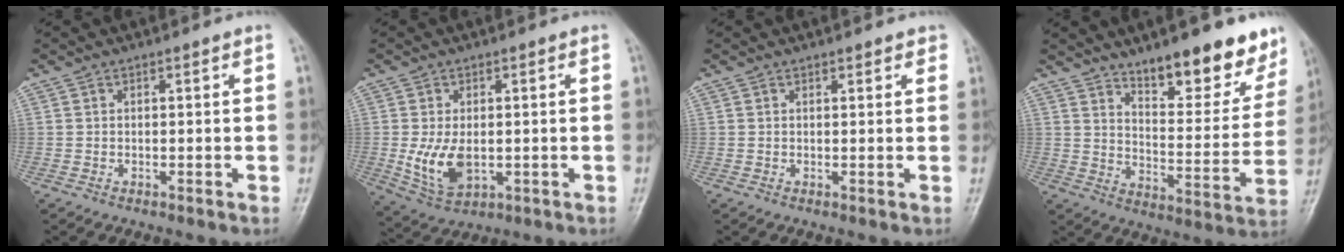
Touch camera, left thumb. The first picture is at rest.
{"total": 7.8, "force": [-0.9, 4.8, 6.2], "torque": [-0.112, -0.011, -0.003]}
{"total": 1.5, "force": [1.1, 0.8, 0.7], "torque": [0.004, -0.003, 0.008]}
{"total": 17.2, "force": [12.5, 5.8, 10.4], "torque": [-0.086, -0.088, 0.184]}